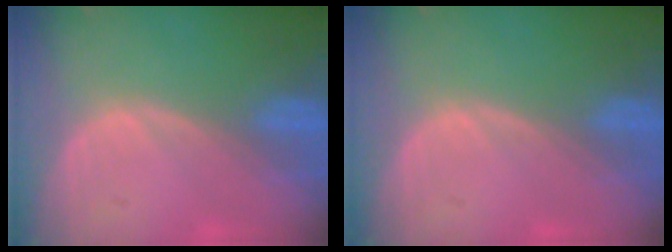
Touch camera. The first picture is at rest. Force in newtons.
{"total": 0.0}